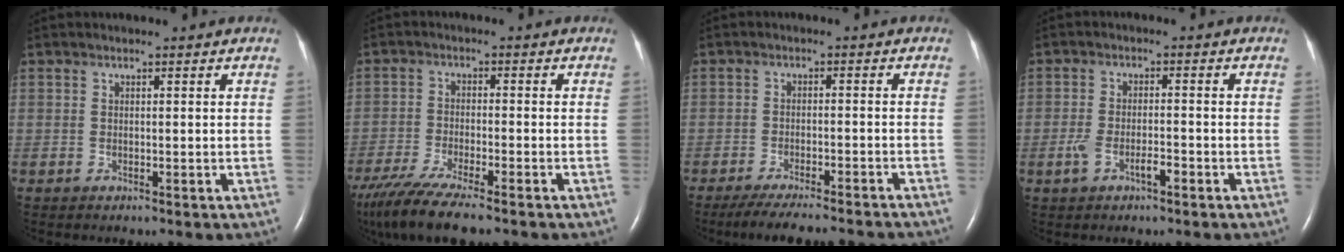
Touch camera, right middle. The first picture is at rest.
{"total": 11.8, "force": [-9.5, 1.1, 6.9], "torque": [-0.124, -0.030, -0.161]}
{"total": 14.2, "force": [-12.8, 1.2, 6.0], "torque": [-0.093, -0.022, -0.173]}
{"total": 3.8, "force": [-1.8, 1.3, 3.0], "torque": [-0.067, 0.006, -0.030]}